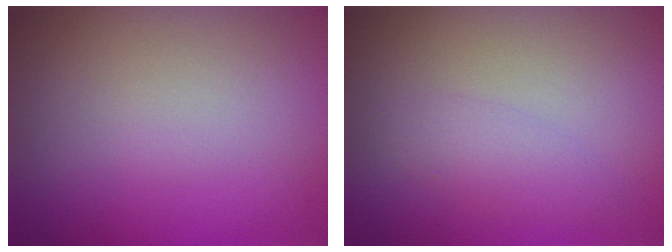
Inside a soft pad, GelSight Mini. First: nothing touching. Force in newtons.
{"total": 1.9, "press": 1.9, "slide": 0.1}